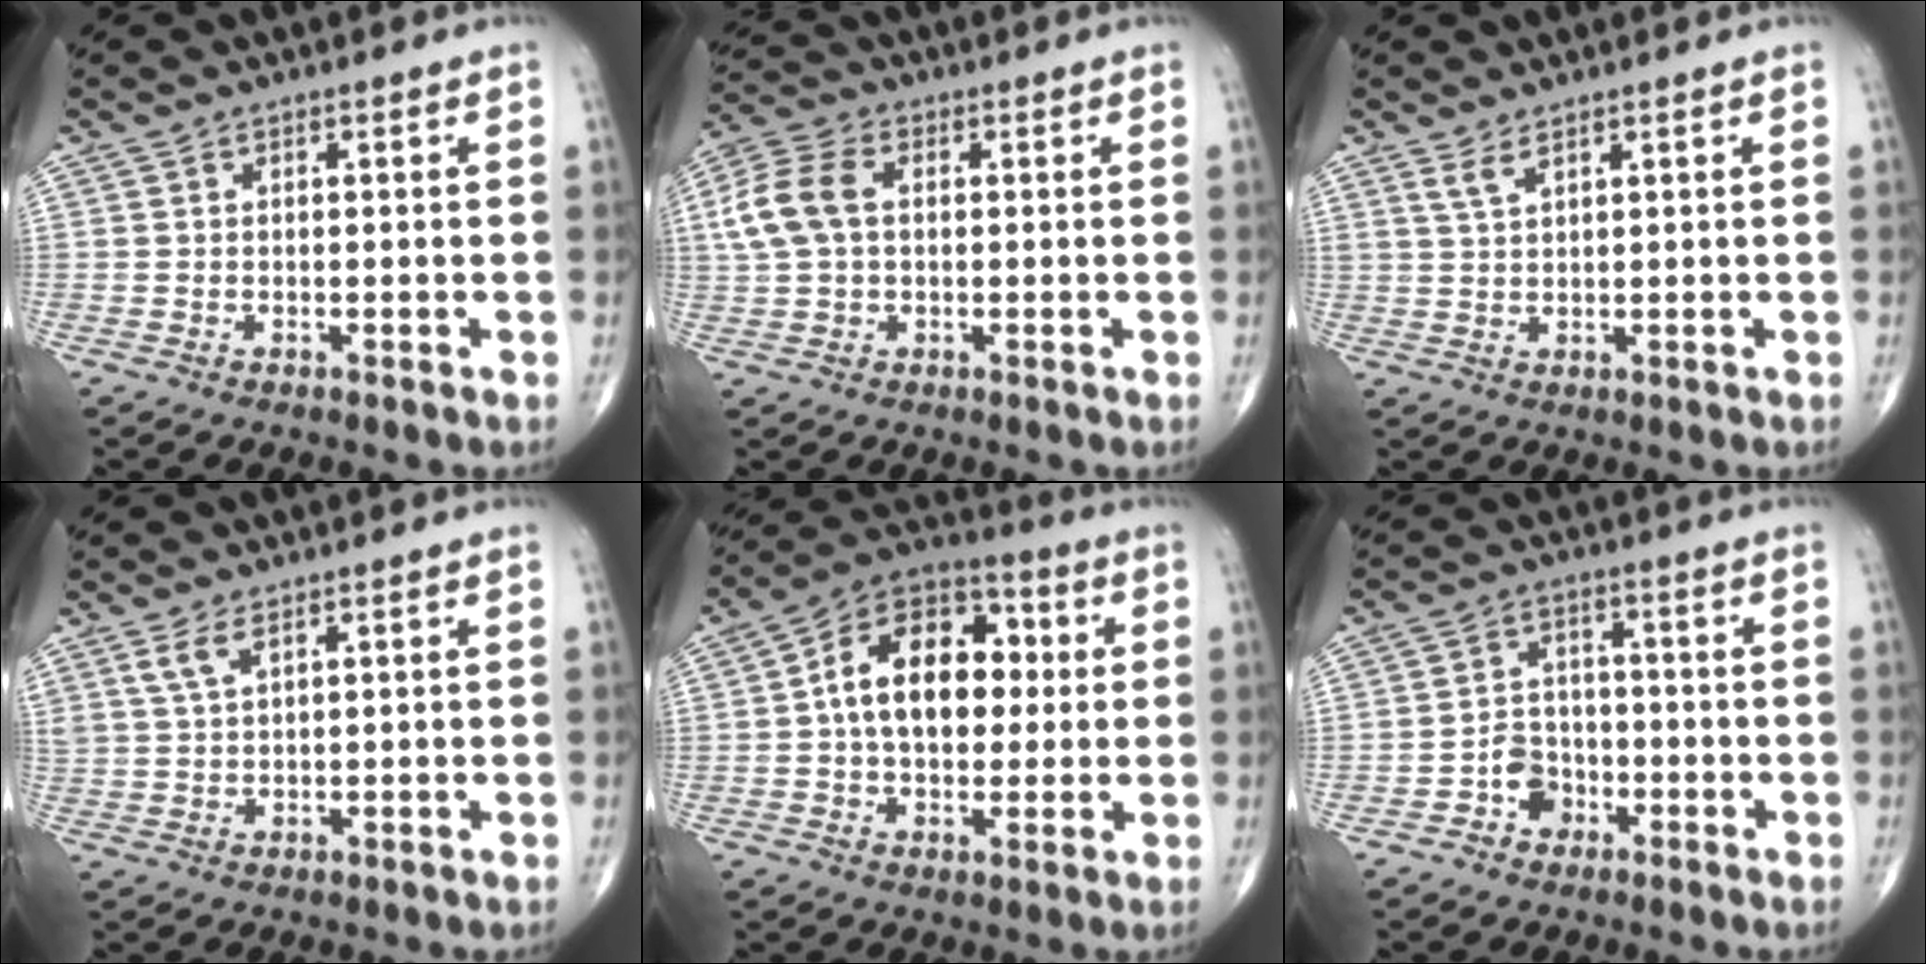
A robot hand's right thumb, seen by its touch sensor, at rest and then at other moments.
{"total": 8.8, "force": [1.3, 5.7, 6.6], "torque": [-0.149, 0.022, 0.024]}
{"total": 2.4, "force": [1.8, 0.5, 1.5], "torque": [-0.035, -0.008, 0.041]}
{"total": 3.4, "force": [2.1, 1.3, 2.4], "torque": [-0.052, -0.004, 0.050]}
{"total": 16.7, "force": [1.6, 10.8, 12.7], "torque": [-0.167, 0.028, 0.016]}
{"total": 5.3, "force": [-2.4, 4.3, 2.0], "torque": [-0.005, 0.026, -0.046]}